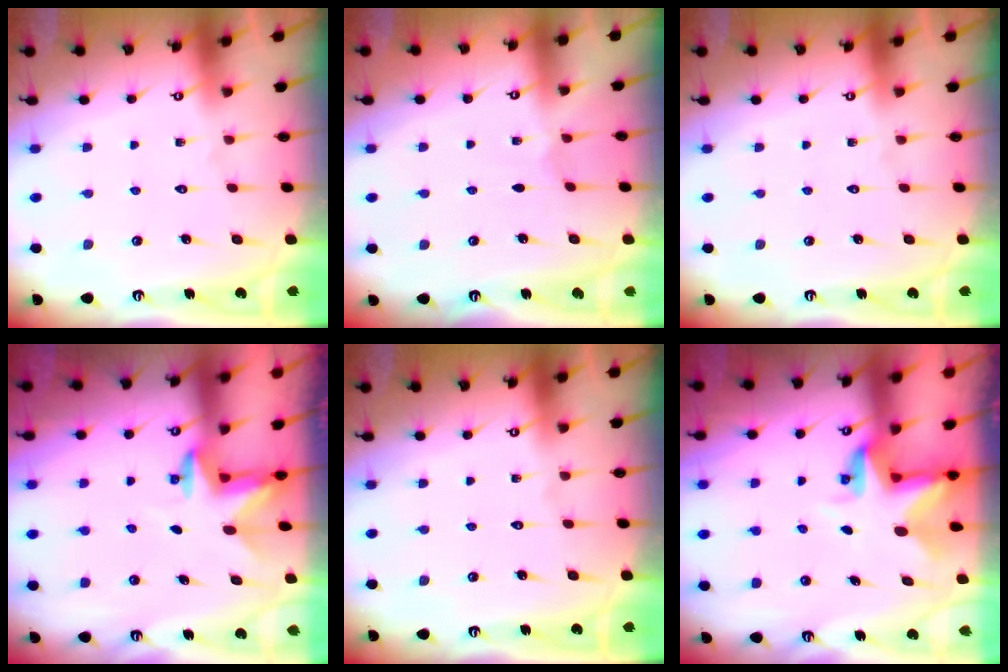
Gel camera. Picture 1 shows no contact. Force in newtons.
{"total": 1.1, "press": 1.0, "slide": 0.2}
{"total": 0.0}
{"total": 2.9, "press": 2.8, "slide": 0.7}
{"total": 0.0}
{"total": 4.3, "press": 4.3, "slide": 0.1}